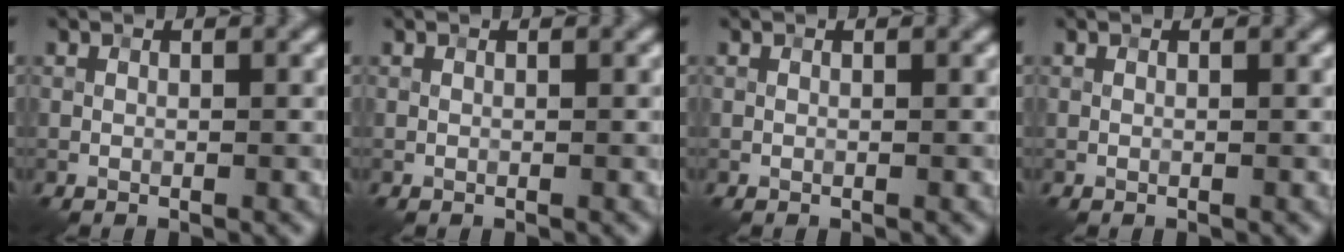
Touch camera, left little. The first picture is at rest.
{"total": 0.0}
{"total": 0.0}
{"total": 0.0}